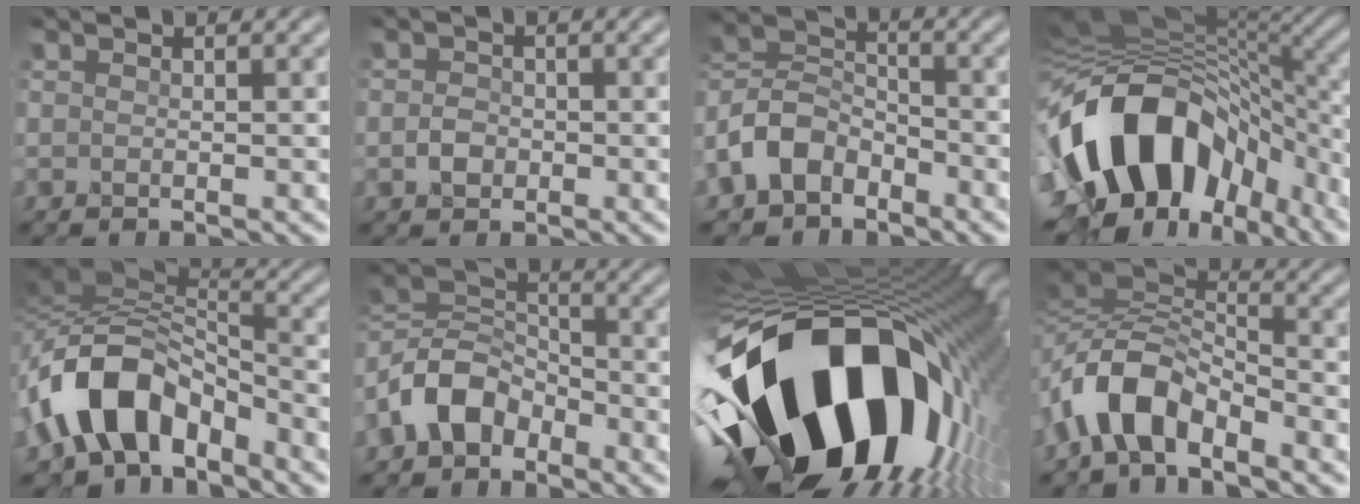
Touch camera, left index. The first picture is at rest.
{"total": 1.3, "force": [-0.5, 1.0, 0.7], "torque": [-0.012, 0.006, -0.012]}
{"total": 6.1, "force": [-3.5, 4.1, 2.8], "torque": [-0.063, 0.010, -0.086]}
{"total": 15.5, "force": [-4.4, 10.2, 10.8], "torque": [-0.200, 0.002, -0.076]}
{"total": 9.3, "force": [-4.6, 5.3, 6.1], "torque": [-0.108, 0.018, -0.092]}
{"total": 5.8, "force": [-3.4, 3.7, 2.9], "torque": [-0.059, 0.013, -0.081]}
{"total": 21.2, "force": [-4.0, 11.4, 17.4], "torque": [-0.318, -0.053, -0.061]}
{"total": 5.8, "force": [-3.4, 2.5, 4.0], "torque": [-0.074, 0.012, -0.073]}